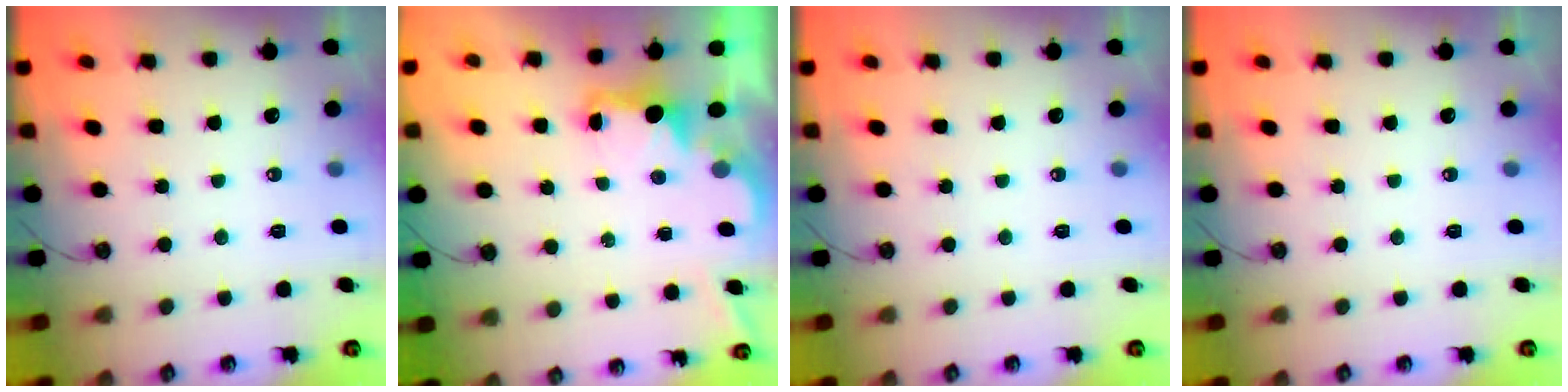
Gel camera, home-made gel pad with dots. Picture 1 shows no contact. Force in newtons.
{"total": 2.2, "press": 2.1, "slide": 0.8}
{"total": 0.0}
{"total": 0.0}